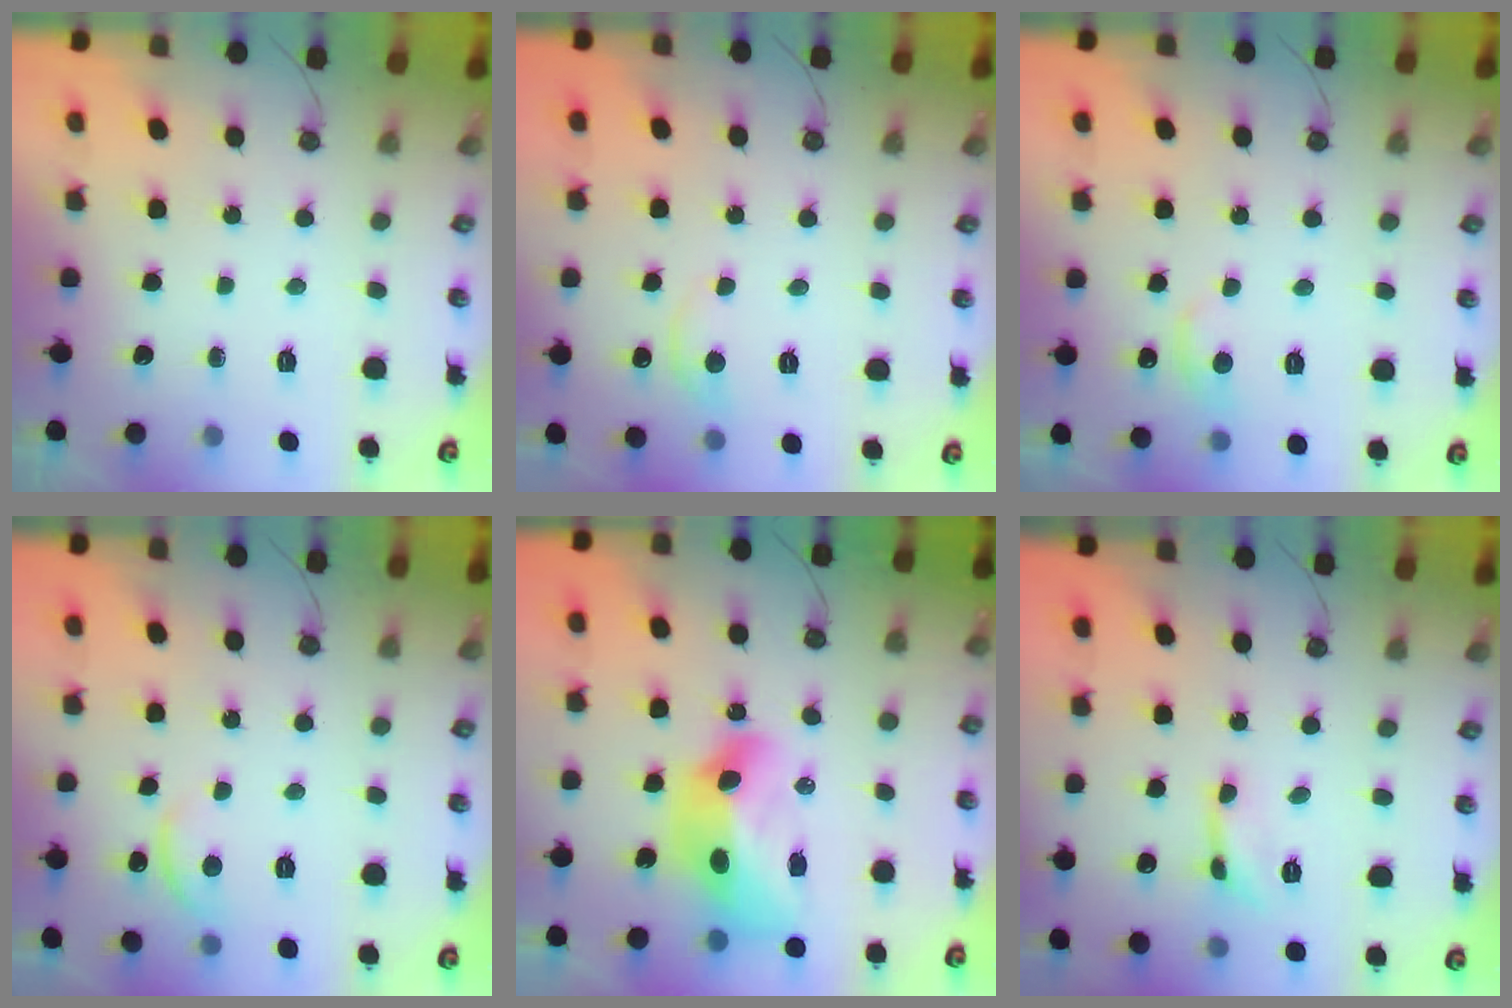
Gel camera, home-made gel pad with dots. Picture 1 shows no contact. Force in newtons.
{"total": 0.0}
{"total": 1.8, "press": 1.5, "slide": 1.0}
{"total": 1.9, "press": 1.8, "slide": 0.6}
{"total": 14.0, "press": 14.0, "slide": 1.2}
{"total": 0.0}